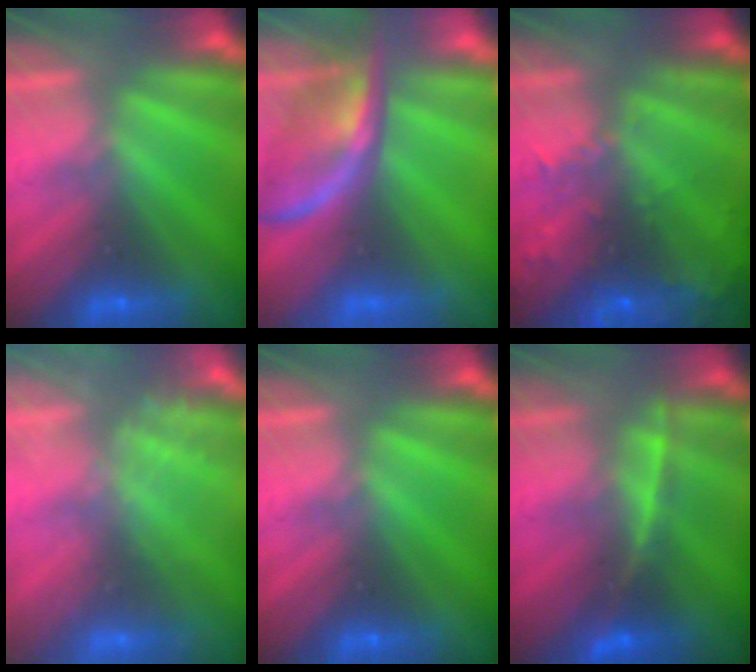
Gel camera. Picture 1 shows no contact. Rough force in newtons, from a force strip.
{"total": 2.3}
{"total": 9.4}
{"total": 2.4}
{"total": 0.0}
{"total": 2.4}